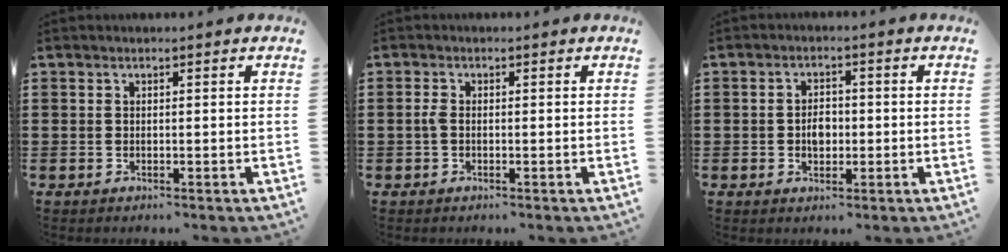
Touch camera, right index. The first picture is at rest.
{"total": 1.4, "force": [-0.3, 0.6, 1.2], "torque": [-0.039, -0.006, -0.011]}
{"total": 2.9, "force": [-0.3, 1.9, 2.2], "torque": [-0.036, 0.001, -0.009]}